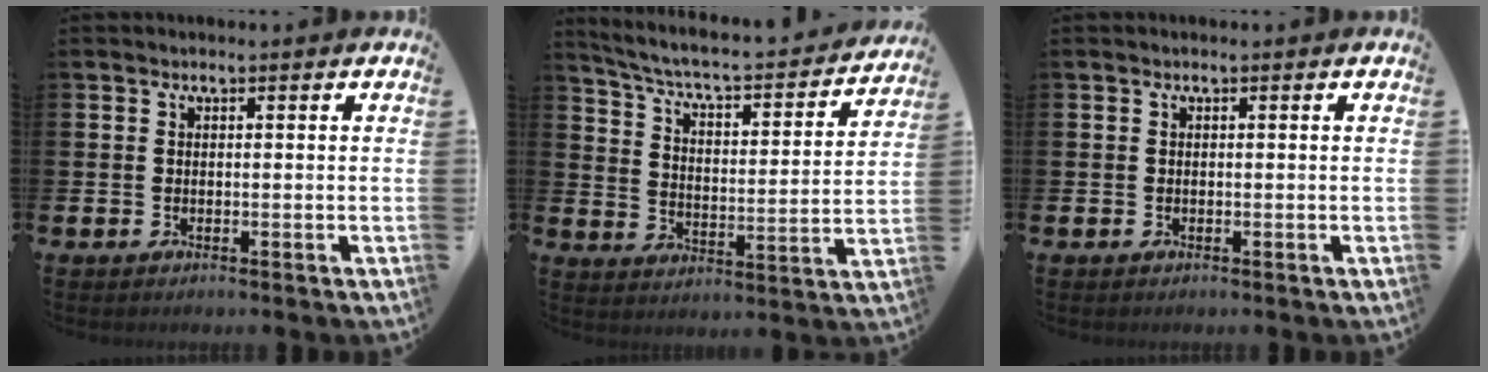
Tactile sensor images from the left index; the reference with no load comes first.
{"total": 6.1, "force": [5.4, 1.2, 2.5], "torque": [-0.076, -0.042, 0.084]}
{"total": 0.0}